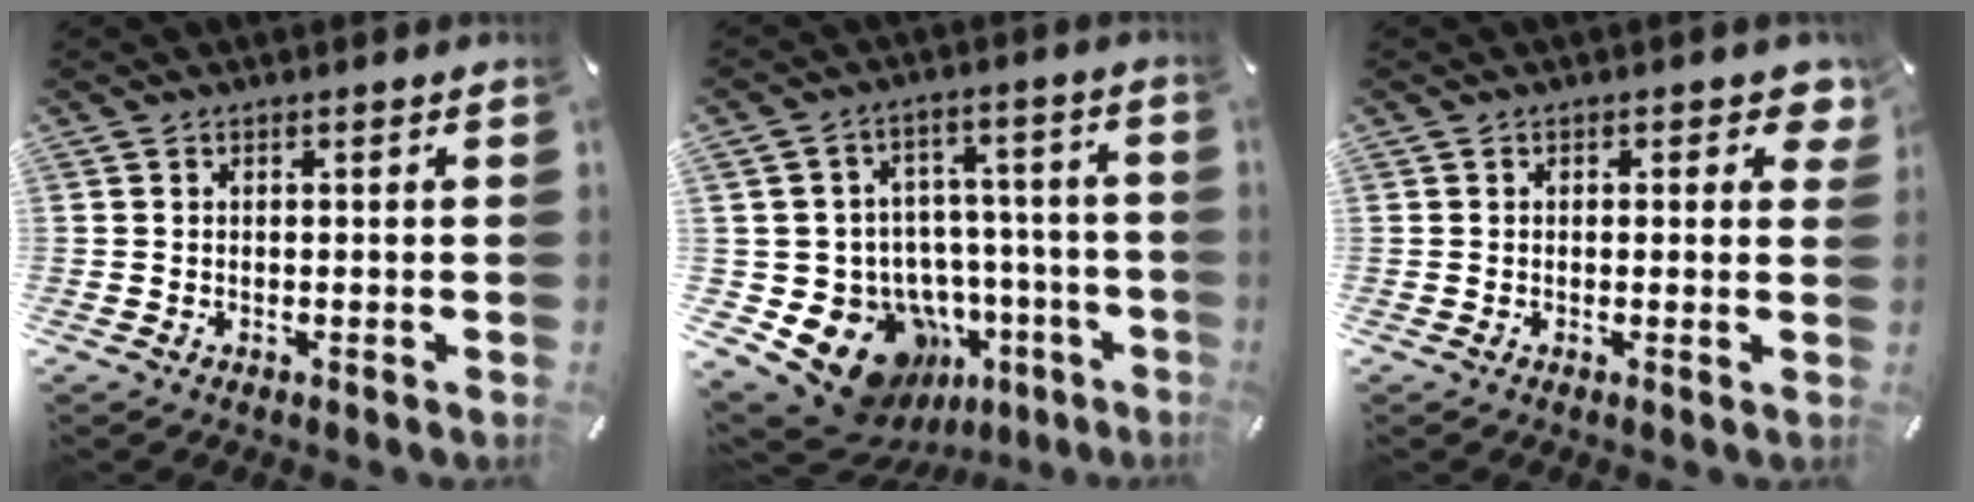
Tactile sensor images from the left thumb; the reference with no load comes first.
{"total": 16.1, "force": [-7.7, 12.2, 7.2], "torque": [-0.108, 0.037, -0.098]}
{"total": 2.4, "force": [0.8, 1.2, 1.9], "torque": [-0.018, -0.004, 0.006]}